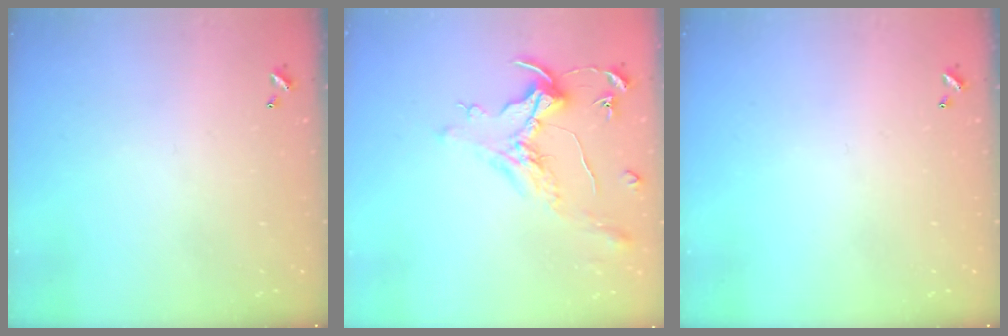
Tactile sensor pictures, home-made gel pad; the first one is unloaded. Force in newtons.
{"total": 1.6, "press": 1.4, "slide": 0.7}
{"total": 0.0}